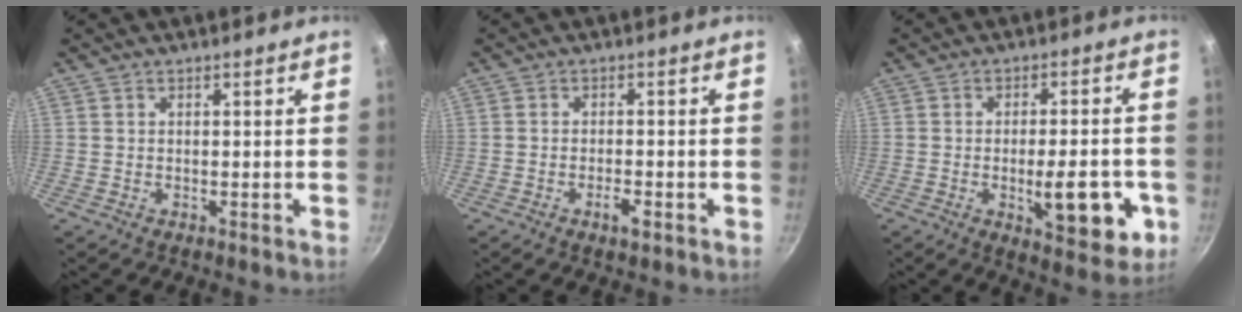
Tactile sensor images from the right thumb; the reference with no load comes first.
{"total": 2.6, "force": [-1.3, 0.9, 2.1], "torque": [-0.036, 0.008, -0.023]}
{"total": 13.1, "force": [-3.4, 5.0, 11.6], "torque": [-0.136, 0.002, -0.040]}